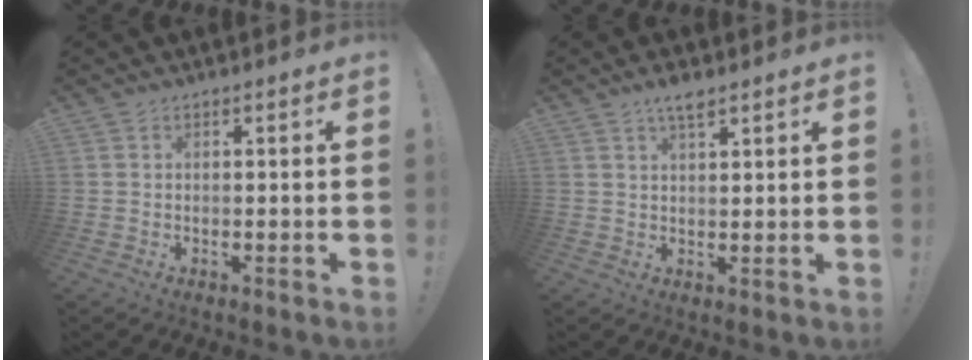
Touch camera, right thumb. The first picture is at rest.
{"total": 3.9, "force": [2.9, 0.8, 2.6], "torque": [-0.041, -0.014, 0.046]}